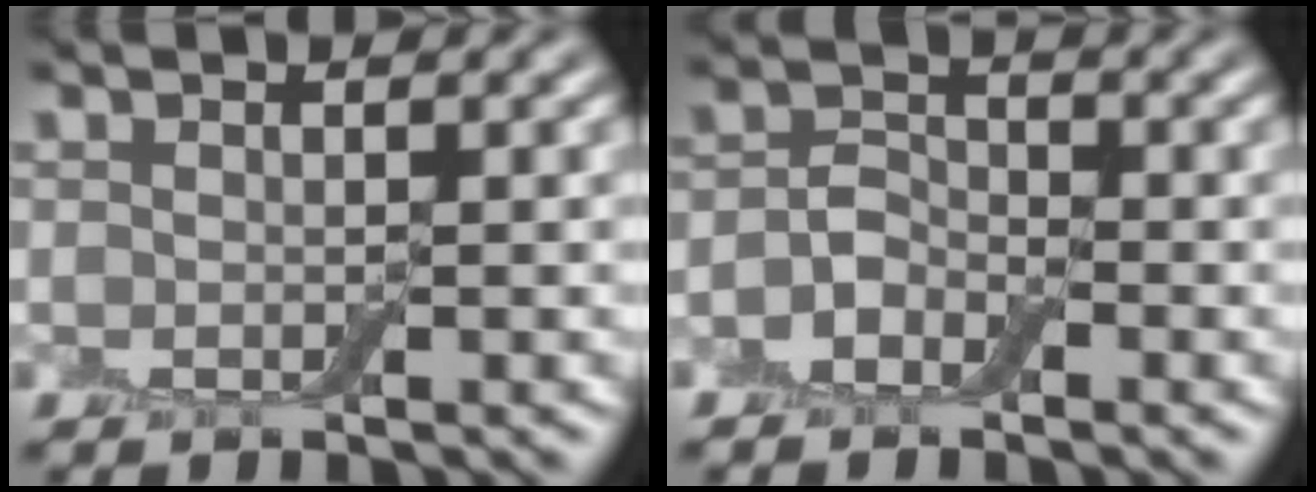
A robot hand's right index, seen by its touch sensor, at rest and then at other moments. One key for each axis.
{"total": 2.1, "fx": -1.5, "fy": 1.4, "fz": 0.8, "tx": -0.013, "ty": 0.009, "tz": -0.033}